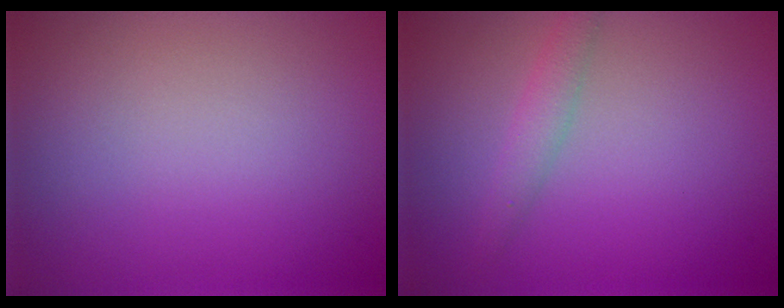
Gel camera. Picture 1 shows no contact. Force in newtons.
{"total": 1.6, "press": 1.6, "slide": 0.1}